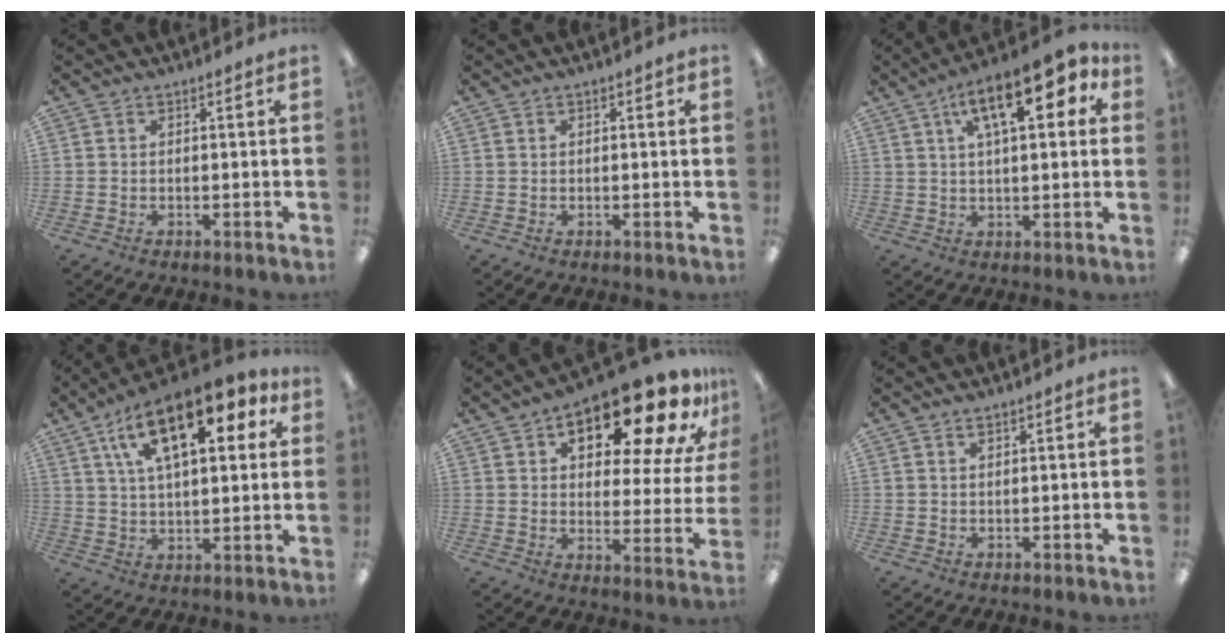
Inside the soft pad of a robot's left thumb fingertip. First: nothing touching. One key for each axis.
{"total": 0.7, "fx": 0.2, "fy": 0.3, "fz": 0.5, "tx": -0.010, "ty": 0.003, "tz": 0.002}
{"total": 15.3, "fx": 6.6, "fy": 6.0, "fz": 12.4, "tx": -0.185, "ty": -0.010, "tz": 0.103}
{"total": 19.9, "fx": 10.1, "fy": 8.9, "fz": 14.6, "tx": -0.242, "ty": -0.030, "tz": 0.164}
{"total": 20.5, "fx": 13.3, "fy": 7.9, "fz": 13.5, "tx": -0.179, "ty": -0.087, "tz": 0.210}
{"total": 1.1, "fx": 0.9, "fy": 0.3, "fz": 0.6, "tx": -0.013, "ty": 0.001, "tz": 0.016}